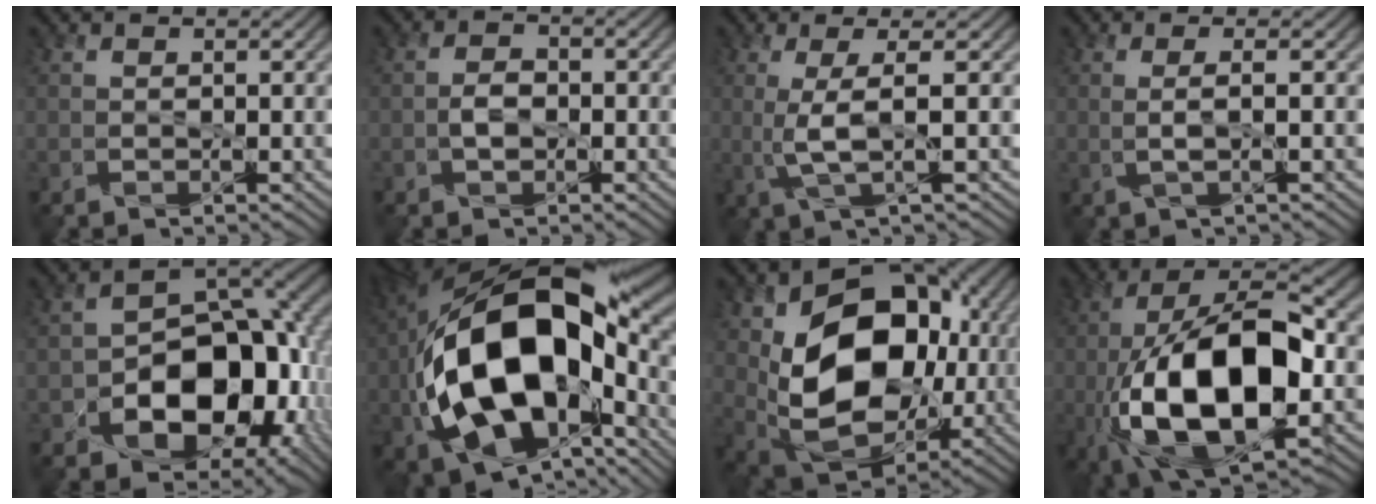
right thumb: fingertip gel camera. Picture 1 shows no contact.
{"total": 2.0, "force": [-0.8, 1.1, 1.5], "torque": [-0.017, 0.004, -0.017]}
{"total": 3.6, "force": [0.1, -0.6, 3.5], "torque": [-0.082, 0.008, 0.002]}
{"total": 1.9, "force": [-0.2, -0.5, 1.8], "torque": [-0.039, 0.006, -0.001]}
{"total": 14.7, "force": [-4.6, 9.8, 10.0], "torque": [-0.136, -0.033, -0.068]}
{"total": 19.8, "force": [-2.5, 11.3, 16.0], "torque": [-0.365, -0.020, -0.022]}
{"total": 17.4, "force": [1.2, 11.8, 12.7], "torque": [-0.210, -0.029, 0.042]}
{"total": 18.1, "force": [-4.9, 8.1, 15.4], "torque": [-0.302, -0.001, -0.093]}